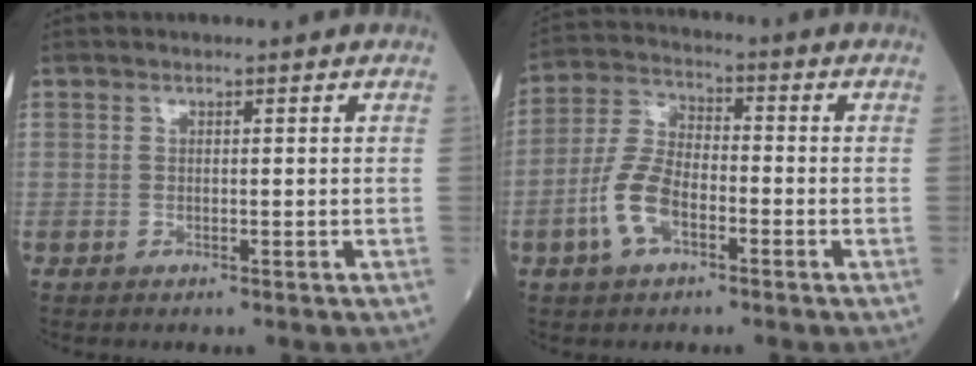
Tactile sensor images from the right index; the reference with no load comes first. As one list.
[{"total": 8.1, "force": [-3.3, 3.8, 6.4], "torque": [-0.150, 0.009, -0.069]}]